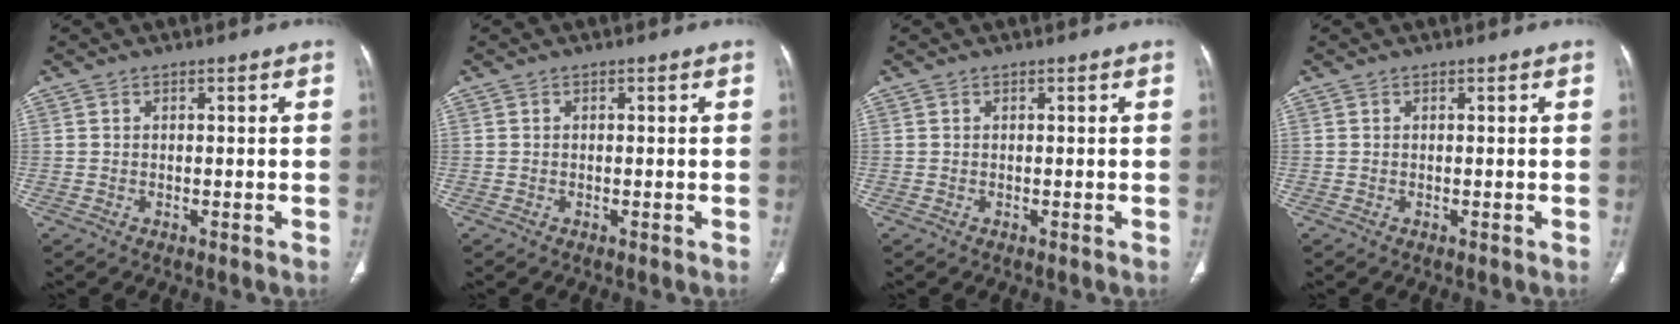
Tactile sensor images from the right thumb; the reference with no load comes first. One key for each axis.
{"total": 0.0}
{"total": 0.0}
{"total": 0.0}